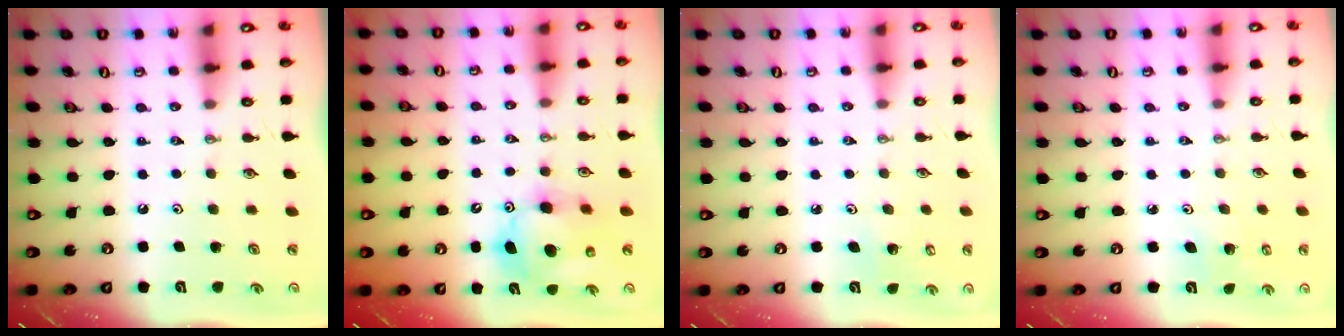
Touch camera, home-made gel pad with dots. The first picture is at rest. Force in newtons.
{"total": 13.0, "press": 12.7, "slide": 2.7}
{"total": 2.9, "press": 2.9, "slide": 0.2}
{"total": 3.2, "press": 3.2, "slide": 0.3}